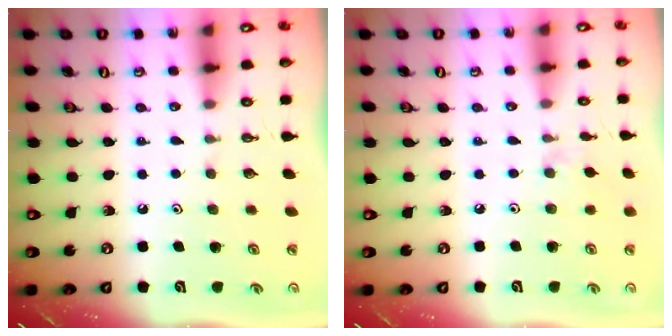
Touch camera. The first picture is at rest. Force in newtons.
{"total": 1.2, "press": 1.1, "slide": 0.4}